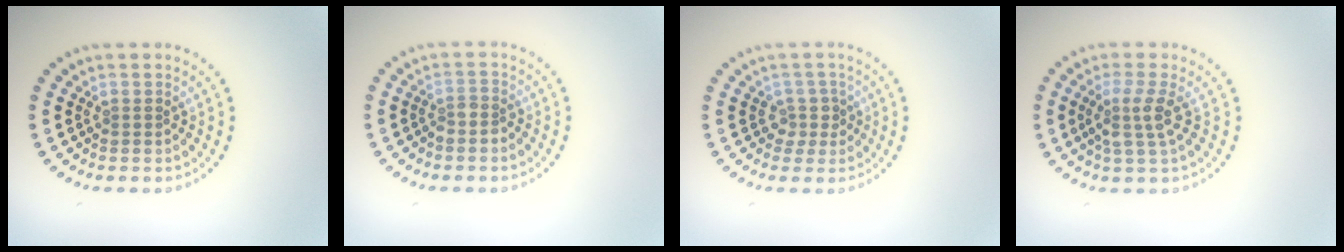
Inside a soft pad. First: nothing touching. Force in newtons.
{"total": 1.5, "press": 1.1, "slide": 0.9}
{"total": 1.9, "press": 1.4, "slide": 1.2}
{"total": 2.7, "press": 2.2, "slide": 1.6}